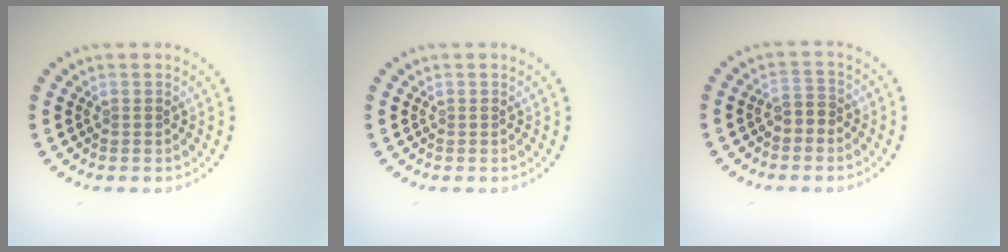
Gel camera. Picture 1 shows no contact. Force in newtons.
{"total": 0.0}
{"total": 1.6, "press": 1.5, "slide": 0.6}